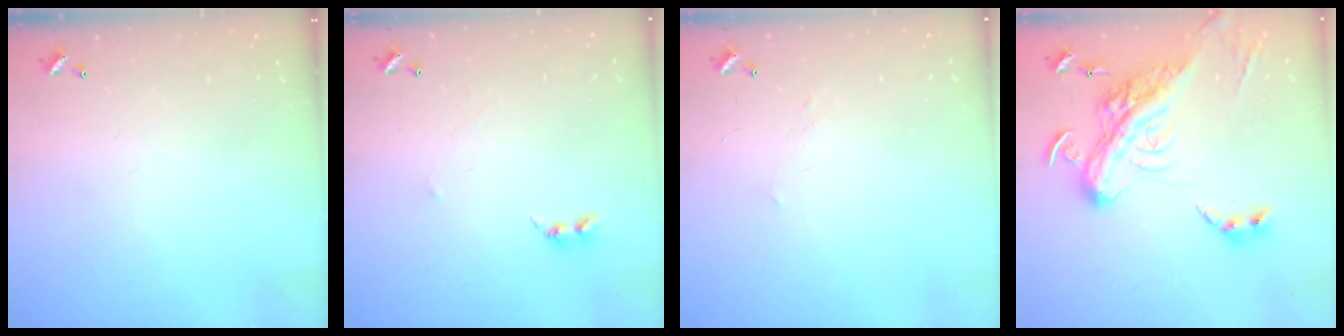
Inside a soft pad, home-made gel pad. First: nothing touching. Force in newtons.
{"total": 2.3, "press": 2.3, "slide": 0.3}
{"total": 2.9, "press": 2.8, "slide": 0.4}
{"total": 10.0, "press": 9.8, "slide": 2.3}